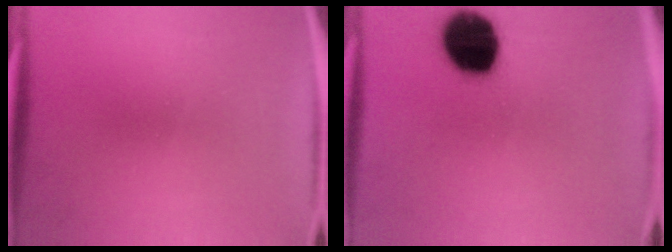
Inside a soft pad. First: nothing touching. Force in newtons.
{"total": 18.2}